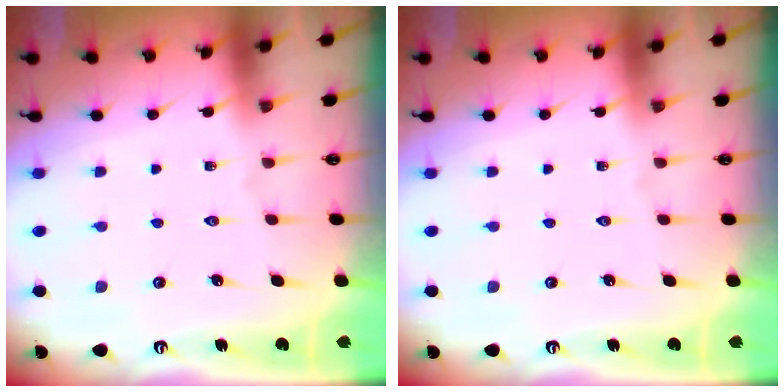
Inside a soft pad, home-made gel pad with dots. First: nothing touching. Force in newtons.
{"total": 0.0}